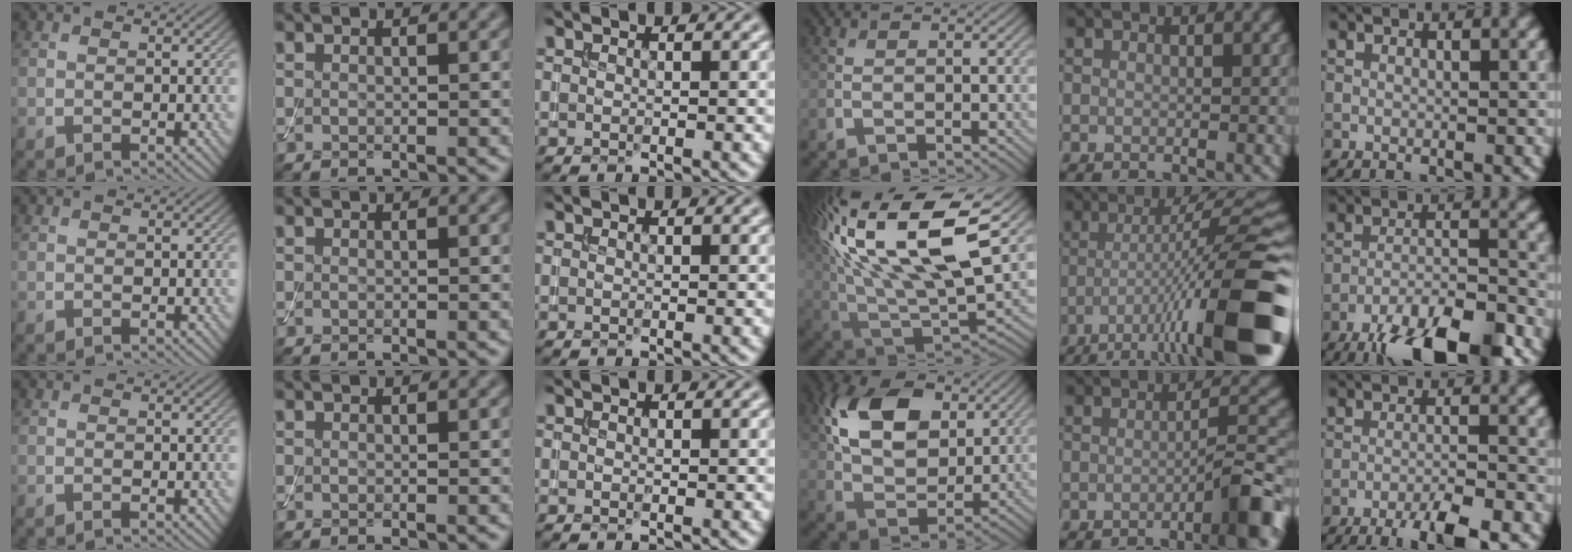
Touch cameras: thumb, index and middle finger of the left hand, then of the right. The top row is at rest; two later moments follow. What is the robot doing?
{"motion": "assemble", "object": "toy tower of hanoi"}